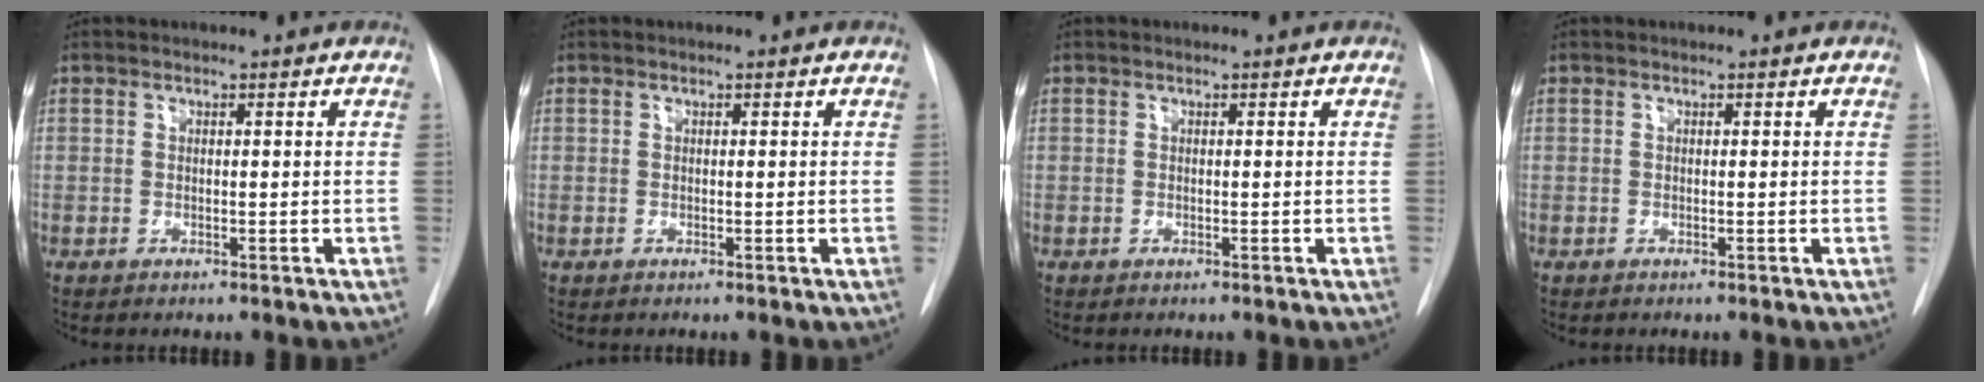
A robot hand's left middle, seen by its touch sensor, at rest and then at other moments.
{"total": 0.0}
{"total": 0.0}
{"total": 0.0}